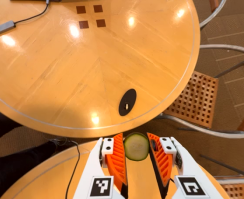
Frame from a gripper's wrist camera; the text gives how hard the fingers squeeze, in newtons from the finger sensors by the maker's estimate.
{"total": 8.9, "left": 9.1, "right": 8.7}